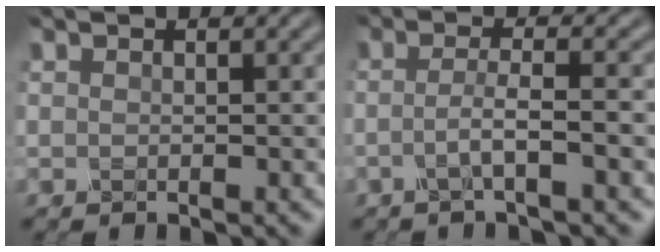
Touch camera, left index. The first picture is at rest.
{"total": 3.0, "force": [-1.4, 0.5, 2.6], "torque": [-0.042, 0.001, -0.036]}